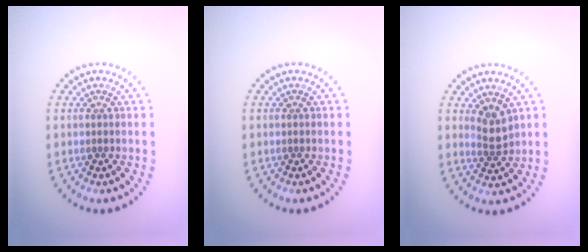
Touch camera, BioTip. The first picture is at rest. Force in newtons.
{"total": 0.0}
{"total": 2.0, "press": 1.7, "slide": 1.1}